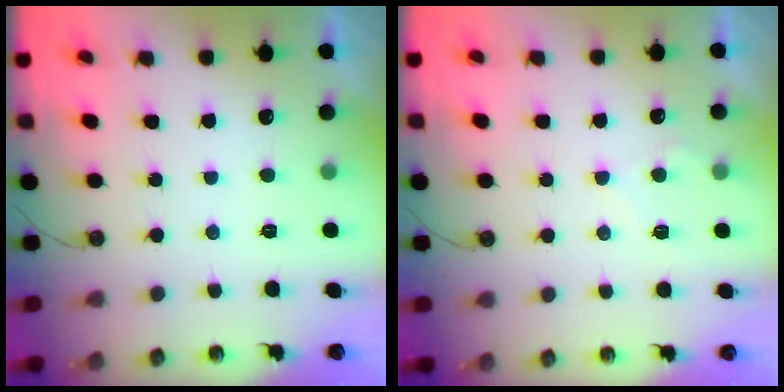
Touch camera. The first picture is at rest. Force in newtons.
{"total": 5.2, "press": 5.1, "slide": 0.7}